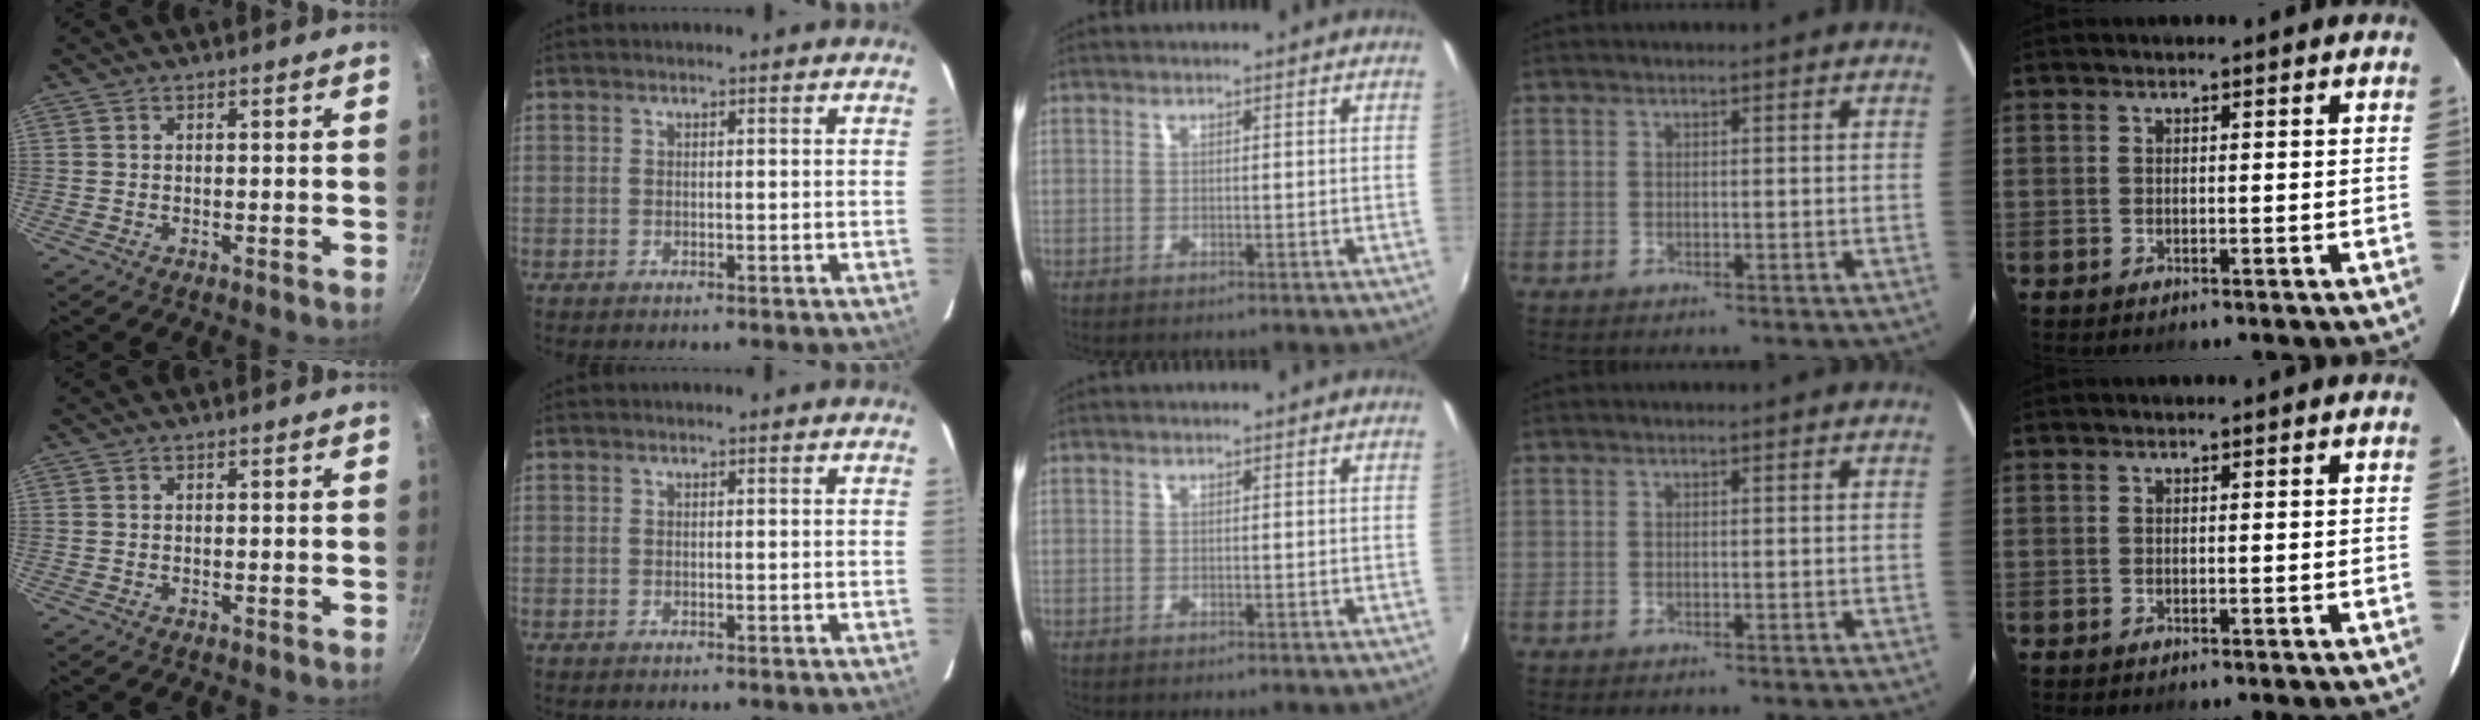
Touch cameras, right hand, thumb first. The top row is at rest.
{}